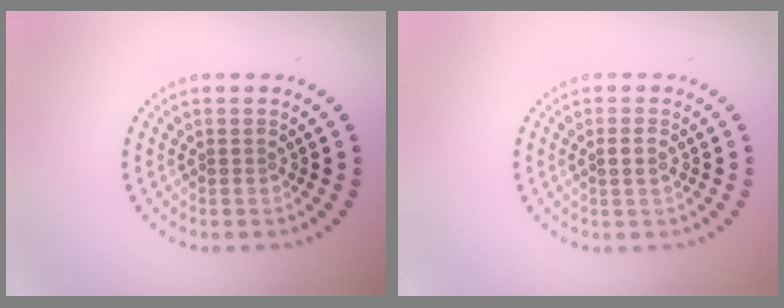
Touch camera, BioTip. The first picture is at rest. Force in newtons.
{"total": 1.1, "press": 1.0, "slide": 0.6}